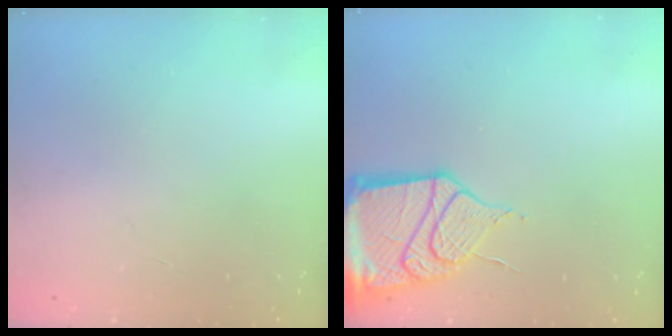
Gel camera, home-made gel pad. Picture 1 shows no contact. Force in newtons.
{"total": 17.5, "press": 17.4, "slide": 1.8}